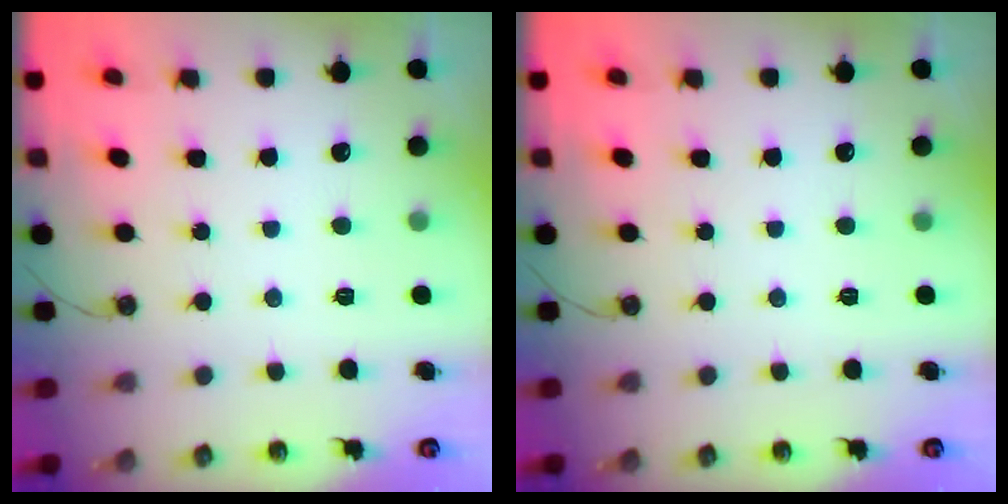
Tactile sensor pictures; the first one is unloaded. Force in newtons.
{"total": 0.0}